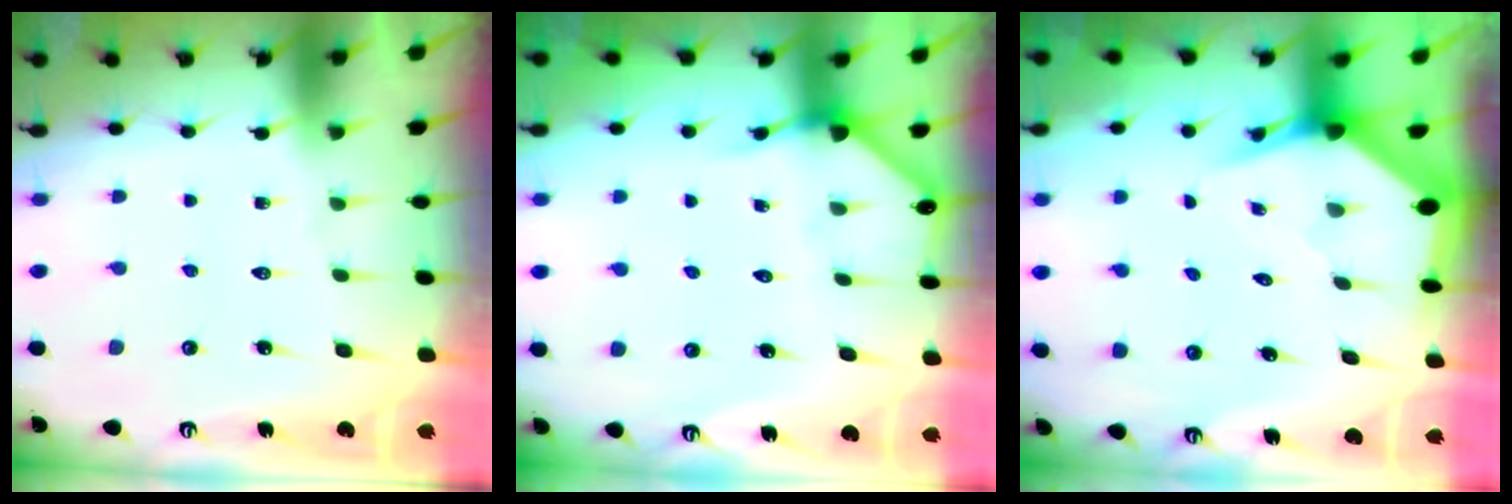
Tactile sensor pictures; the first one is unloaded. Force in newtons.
{"total": 3.4, "press": 3.4, "slide": 0.2}
{"total": 3.6, "press": 3.6, "slide": 0.3}